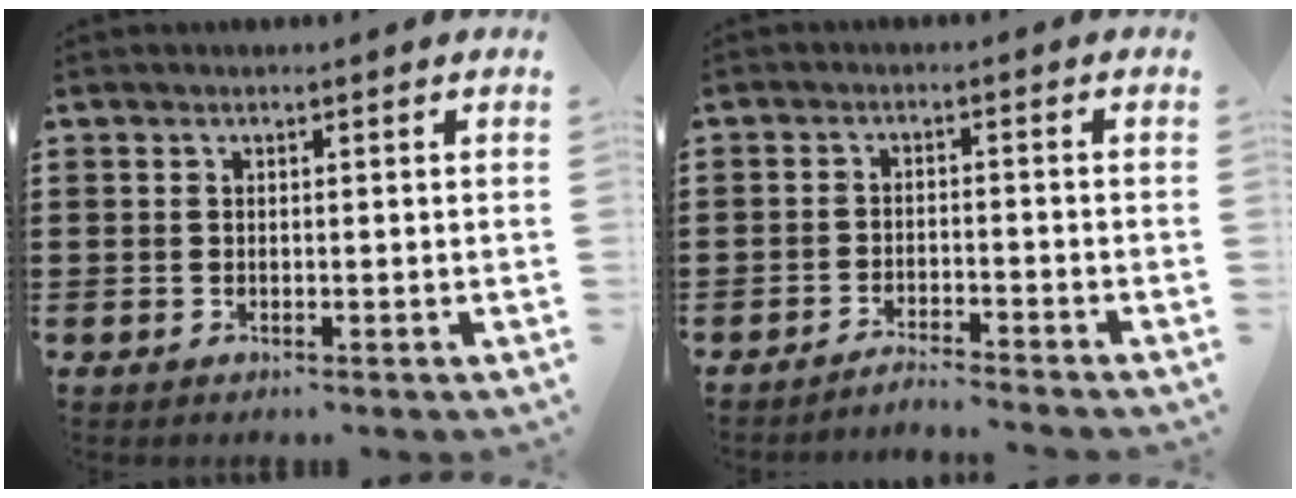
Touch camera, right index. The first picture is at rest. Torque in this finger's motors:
{"motor_torque": [-1.06, 1.07, -0.23, -0.05]}